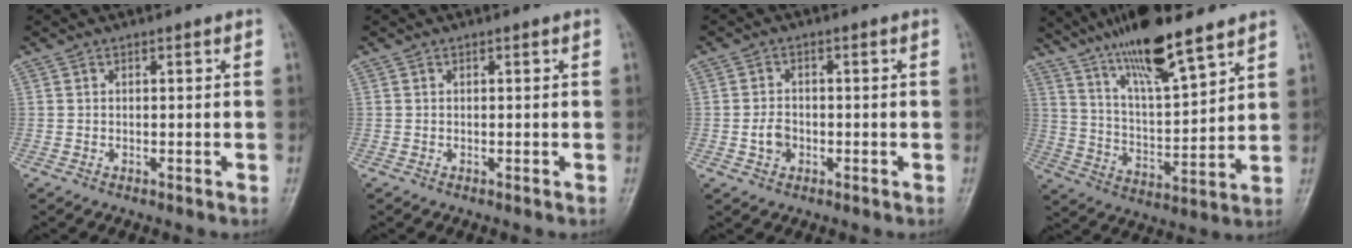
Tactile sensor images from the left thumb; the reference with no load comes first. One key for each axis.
{"total": 0.0}
{"total": 3.1, "fx": -0.7, "fy": 2.5, "fz": 1.7, "tx": -0.022, "ty": 0.008, "tz": -0.014}
{"total": 16.3, "fx": 12.1, "fy": 3.0, "fz": 10.5, "tx": -0.174, "ty": -0.058, "tz": 0.222}